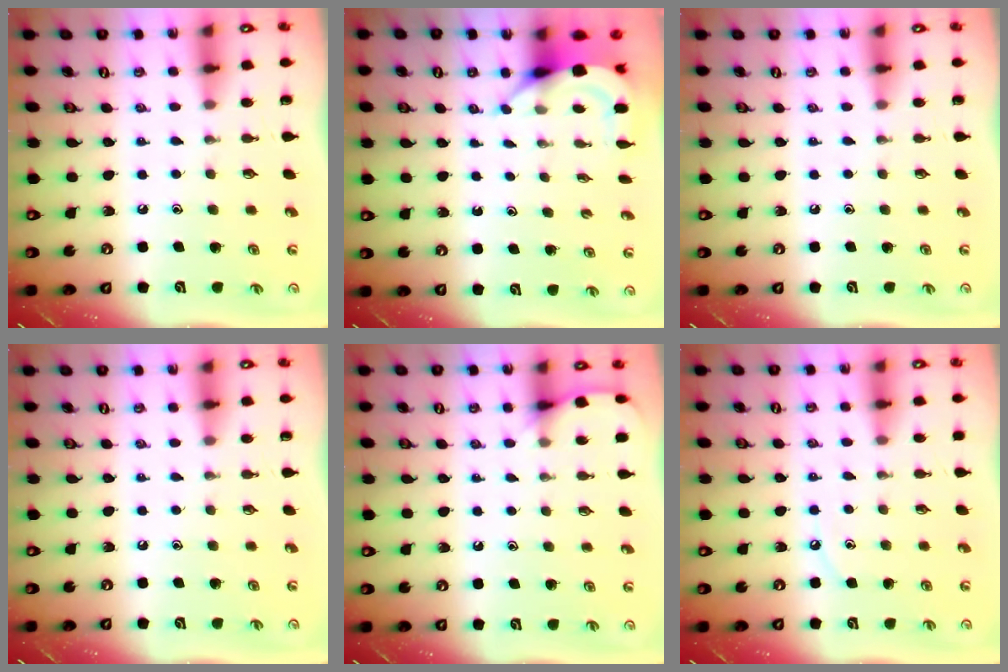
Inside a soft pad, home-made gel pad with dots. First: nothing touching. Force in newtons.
{"total": 4.6, "press": 4.6, "slide": 0.3}
{"total": 0.0}
{"total": 0.0}
{"total": 5.7, "press": 5.7, "slide": 0.7}
{"total": 4.6, "press": 4.5, "slide": 0.6}